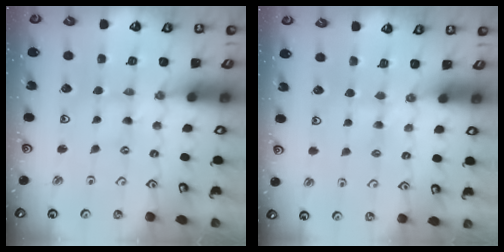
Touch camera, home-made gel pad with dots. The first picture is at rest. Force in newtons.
{"total": 3.8, "press": 3.8, "slide": 0.7}